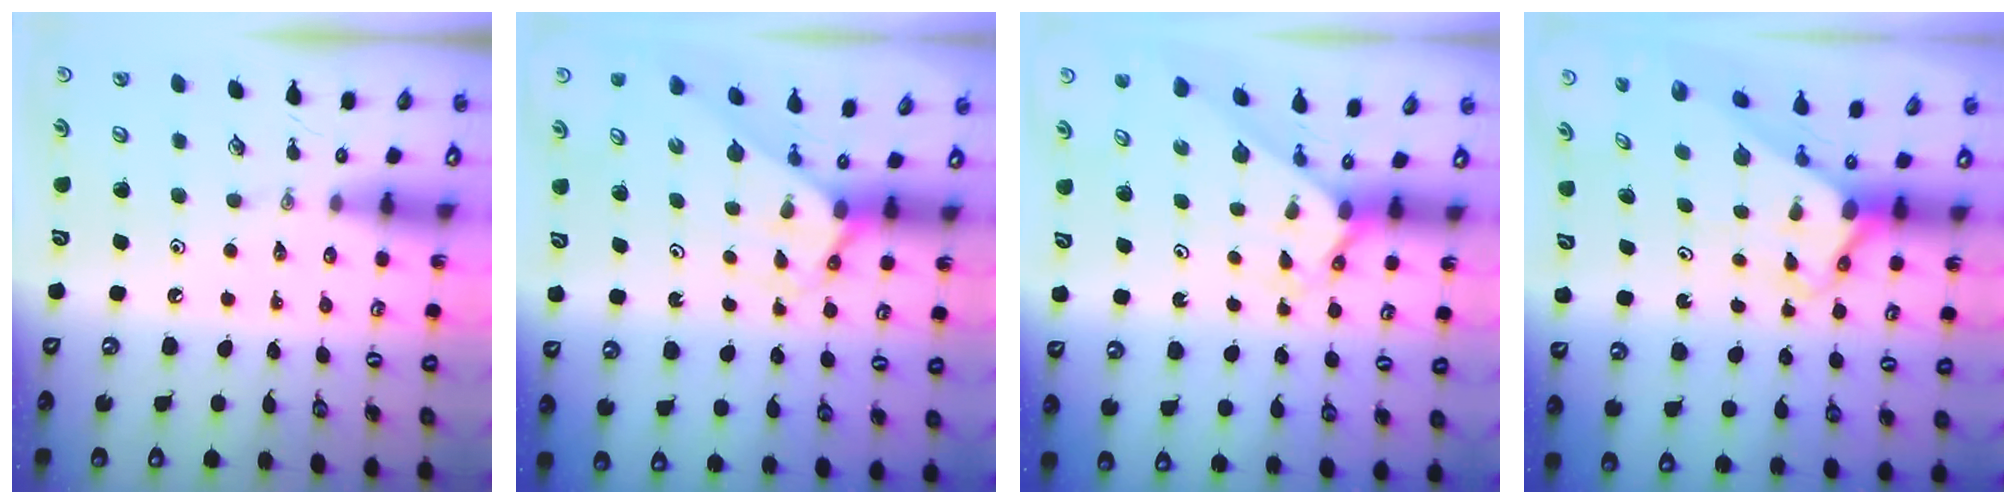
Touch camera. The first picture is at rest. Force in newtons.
{"total": 1.9, "press": 1.9, "slide": 0.2}
{"total": 1.9, "press": 1.9, "slide": 0.2}
{"total": 2.8, "press": 2.8, "slide": 0.2}